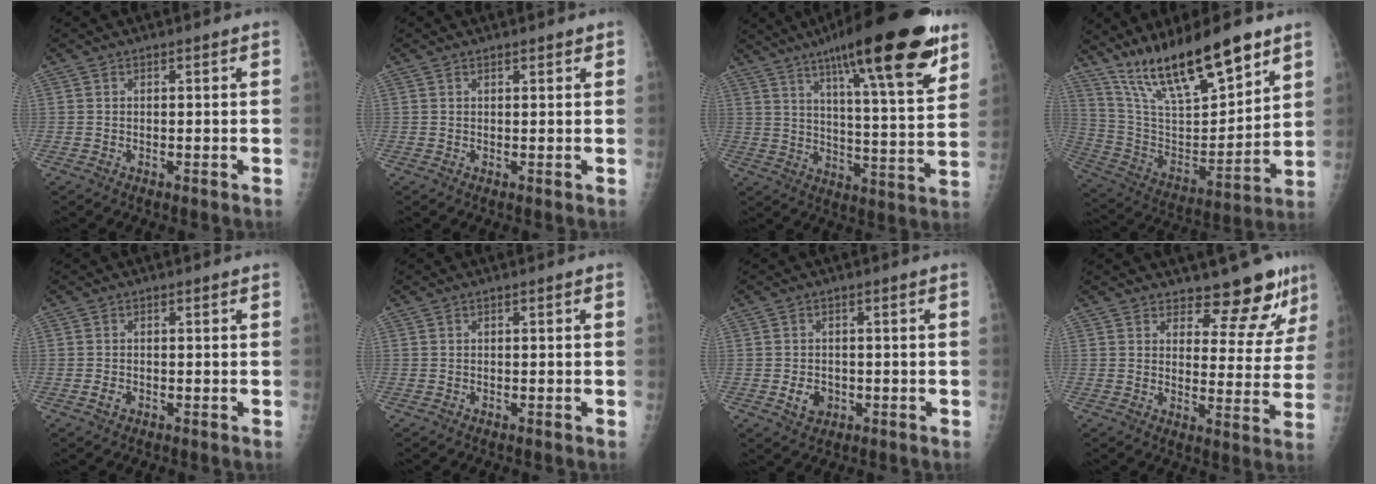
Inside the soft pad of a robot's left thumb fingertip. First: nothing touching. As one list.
[{"total": 1.1, "force": [0.9, 0.4, 0.4], "torque": [-0.003, -0.005, 0.013]}, {"total": 25.4, "force": [15.6, 4.7, 19.5], "torque": [-0.279, -0.046, 0.234]}, {"total": 22.8, "force": [15.6, 6.2, 15.4], "torque": [-0.244, -0.058, 0.287]}, {"total": 1.2, "force": [-0.3, 0.9, 0.7], "torque": [-0.011, 0.000, -0.005]}, {"total": 0.0}, {"total": 3.6, "force": [-0.7, 2.9, 1.9], "torque": [-0.020, 0.002, -0.004]}, {"total": 10.3, "force": [9.2, 3.4, 2.9], "torque": [-0.004, -0.080, 0.113]}]